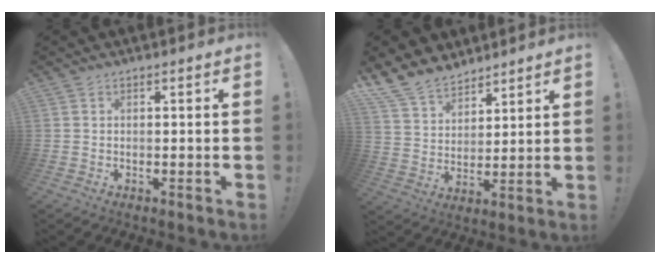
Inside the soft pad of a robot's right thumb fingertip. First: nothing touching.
{"total": 11.8, "force": [9.6, 6.3, 2.7], "torque": [-0.070, -0.069, 0.190]}